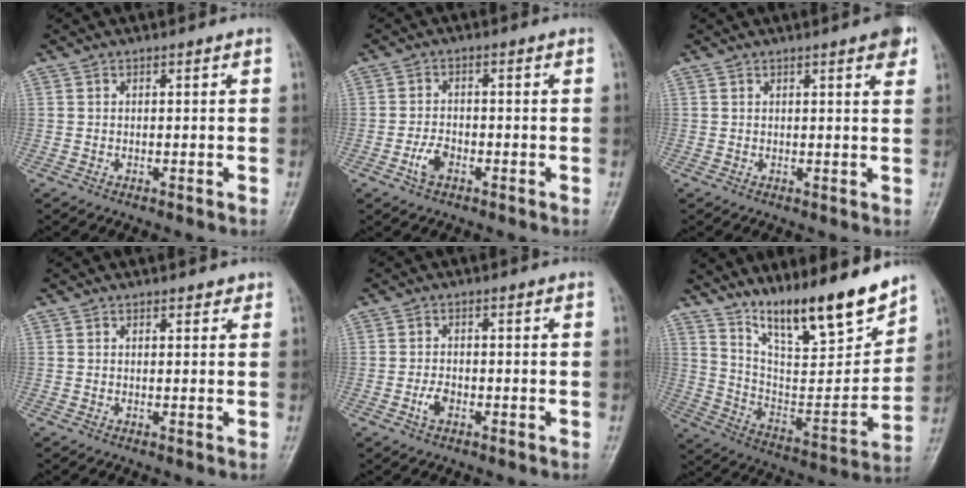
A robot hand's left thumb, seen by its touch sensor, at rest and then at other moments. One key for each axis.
{"total": 3.5, "fx": -1.6, "fy": 2.0, "fz": 2.3, "tx": -0.043, "ty": 0.009, "tz": -0.032}
{"total": 4.9, "fx": 3.0, "fy": 1.0, "fz": 3.8, "tx": -0.035, "ty": -0.002, "tz": 0.032}
{"total": 1.3, "fx": 1.1, "fy": 0.7, "fz": 0.4, "tx": 0.005, "ty": -0.006, "tz": 0.010}
{"total": 2.4, "fx": -0.9, "fy": 1.5, "fz": 1.7, "tx": -0.032, "ty": 0.004, "tz": -0.019}
{"total": 18.9, "fx": 14.6, "fy": 3.8, "fz": 11.5, "tx": -0.146, "ty": -0.089, "tz": 0.256}